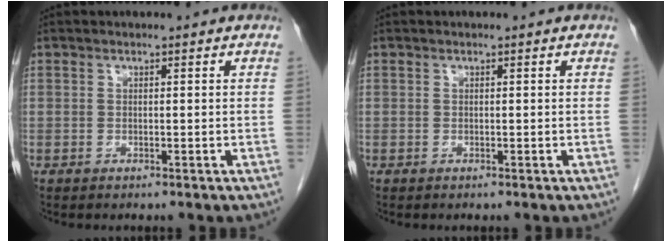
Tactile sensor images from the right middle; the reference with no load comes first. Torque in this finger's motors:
{"motor_torque": [-0.17, 0.22, -0.02, 0.00]}